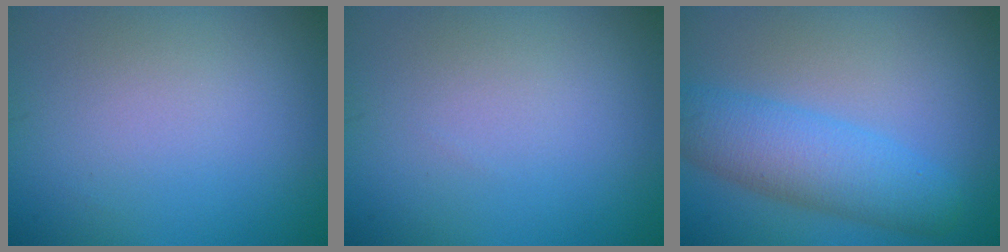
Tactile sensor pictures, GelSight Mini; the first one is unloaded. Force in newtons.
{"total": 0.0}
{"total": 5.6, "press": 5.6, "slide": 0.2}